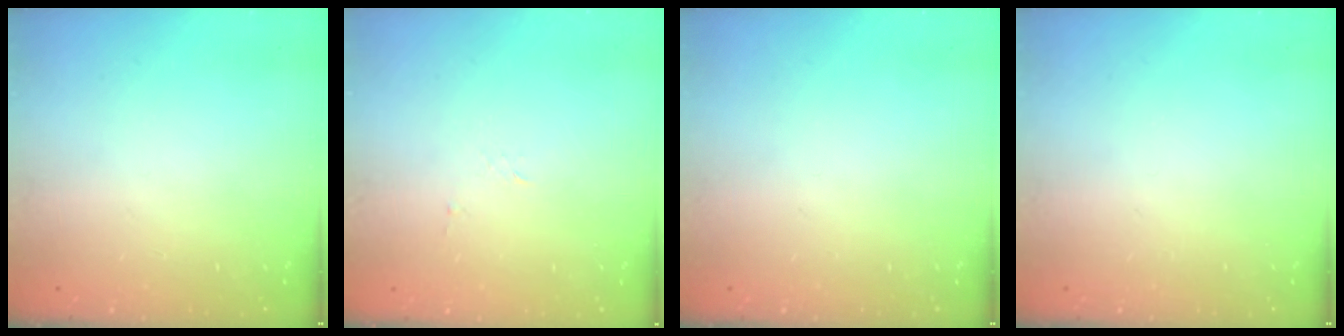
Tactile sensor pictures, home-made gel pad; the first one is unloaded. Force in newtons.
{"total": 2.7, "press": 2.7, "slide": 0.3}
{"total": 0.0}
{"total": 0.0}